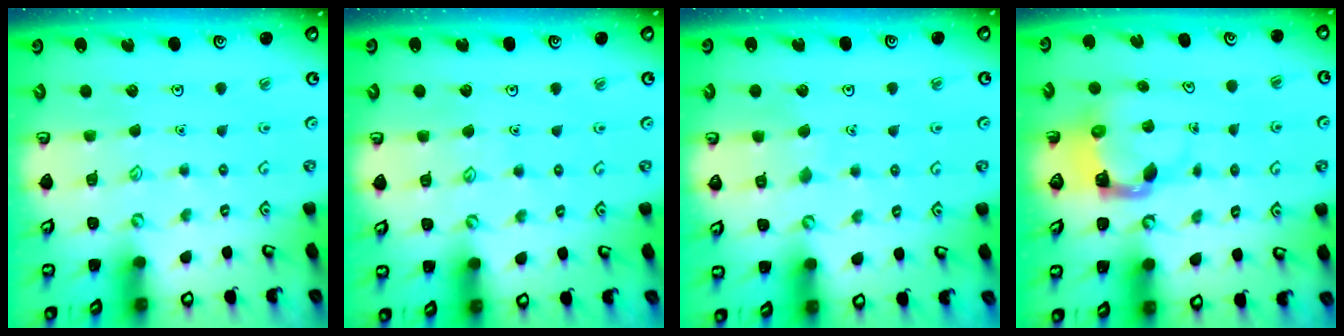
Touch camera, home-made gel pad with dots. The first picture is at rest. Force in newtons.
{"total": 3.3, "press": 3.2, "slide": 0.3}
{"total": 4.4, "press": 4.3, "slide": 0.4}
{"total": 3.9, "press": 3.8, "slide": 0.7}